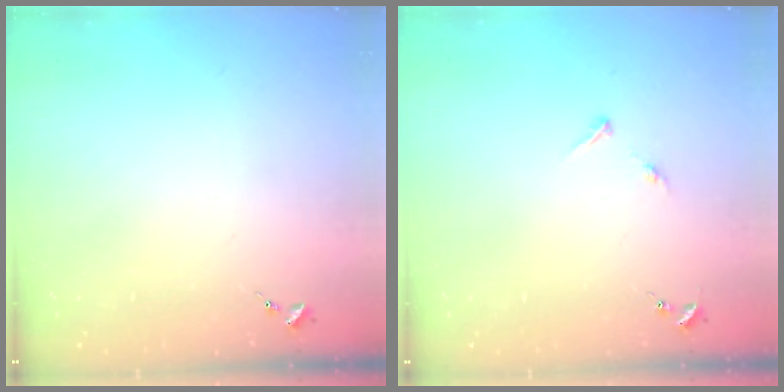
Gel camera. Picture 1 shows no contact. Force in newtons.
{"total": 5.2, "press": 5.2, "slide": 0.6}